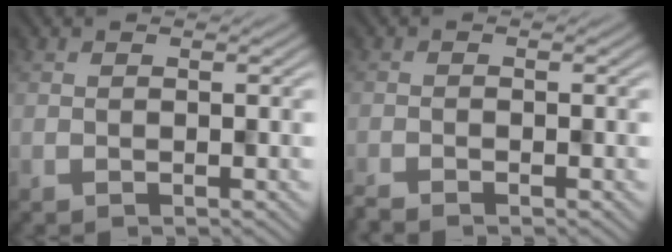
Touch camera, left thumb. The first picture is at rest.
{"total": 1.9, "force": [-1.8, -0.1, 0.6], "torque": [-0.017, 0.001, -0.032]}